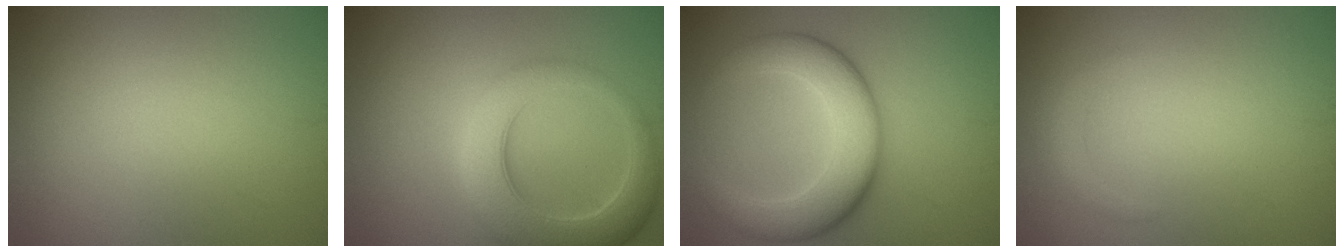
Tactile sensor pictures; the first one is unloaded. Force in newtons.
{"total": 6.7, "press": 6.7, "slide": 0.4}
{"total": 7.7, "press": 7.7, "slide": 0.3}
{"total": 1.3, "press": 1.3, "slide": 0.1}